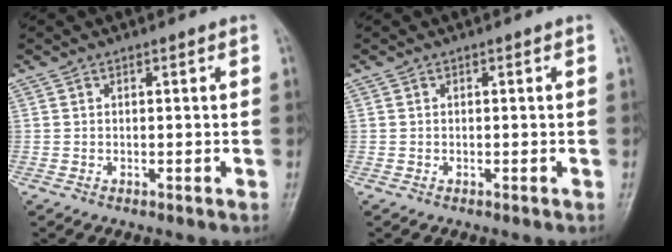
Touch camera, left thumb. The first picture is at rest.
{"total": 0.0}